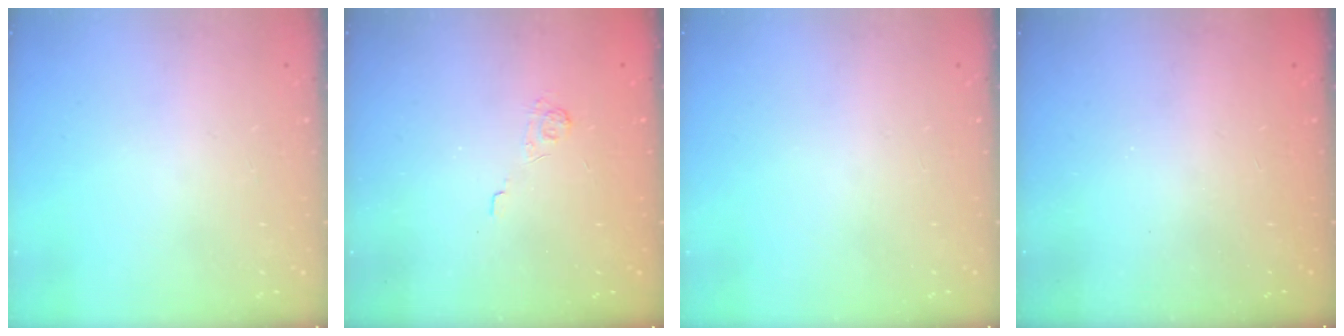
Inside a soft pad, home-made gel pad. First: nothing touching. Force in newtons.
{"total": 2.0, "press": 1.4, "slide": 1.4}
{"total": 0.0}
{"total": 2.3, "press": 2.2, "slide": 0.7}